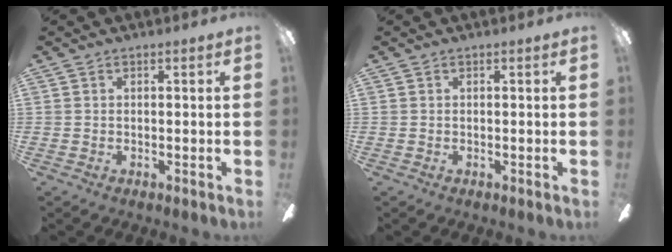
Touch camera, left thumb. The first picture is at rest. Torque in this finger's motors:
{"motor_torque": [0.00, 0.00, 0.00, 0.01, 0.00]}